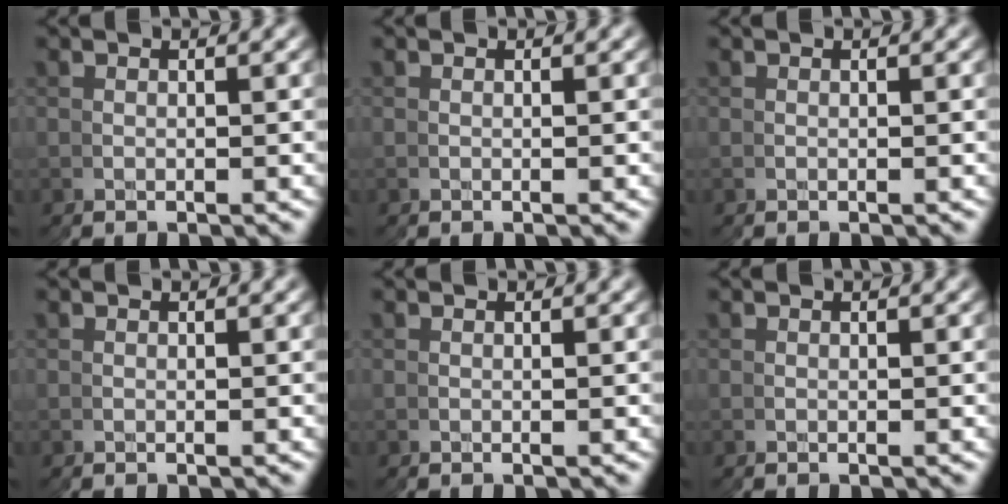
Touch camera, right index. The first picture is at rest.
{"total": 0.0}
{"total": 0.0}
{"total": 0.0}
{"total": 0.0}
{"total": 0.0}